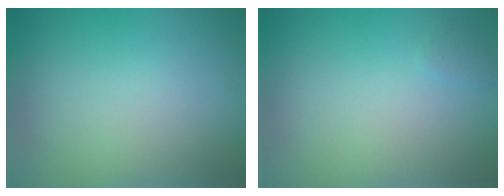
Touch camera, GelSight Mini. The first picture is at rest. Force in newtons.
{"total": 0.5, "press": 0.5, "slide": 0.0}